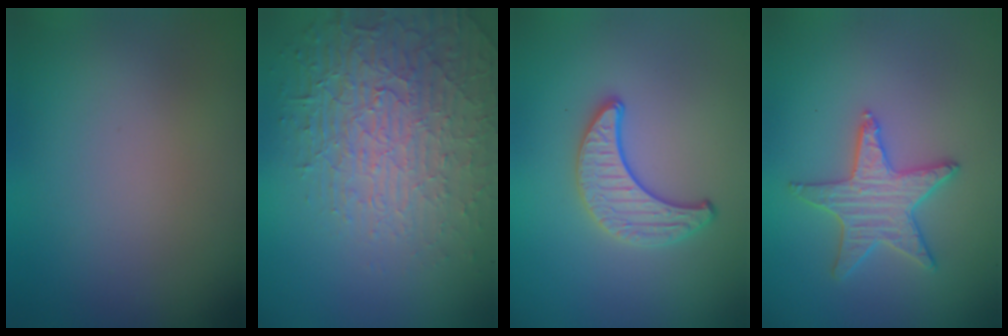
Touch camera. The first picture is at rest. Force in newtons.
{"total": 4.9, "press": 4.4, "slide": 2.1}
{"total": 3.2, "press": 3.0, "slide": 1.1}
{"total": 3.5, "press": 3.4, "slide": 0.8}